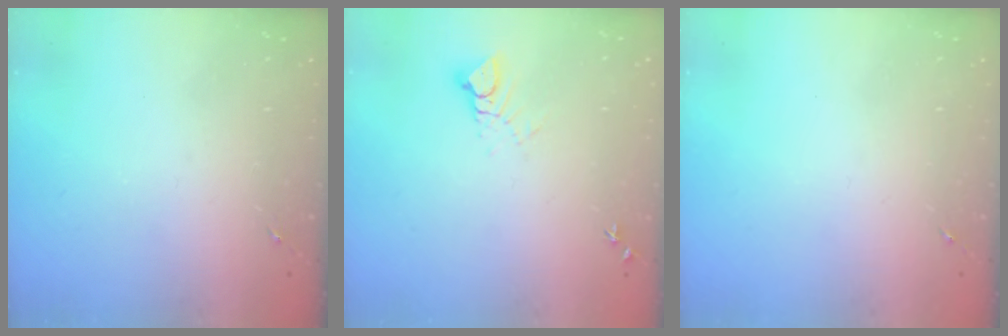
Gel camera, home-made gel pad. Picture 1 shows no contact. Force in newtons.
{"total": 4.0, "press": 3.9, "slide": 0.4}
{"total": 0.0}